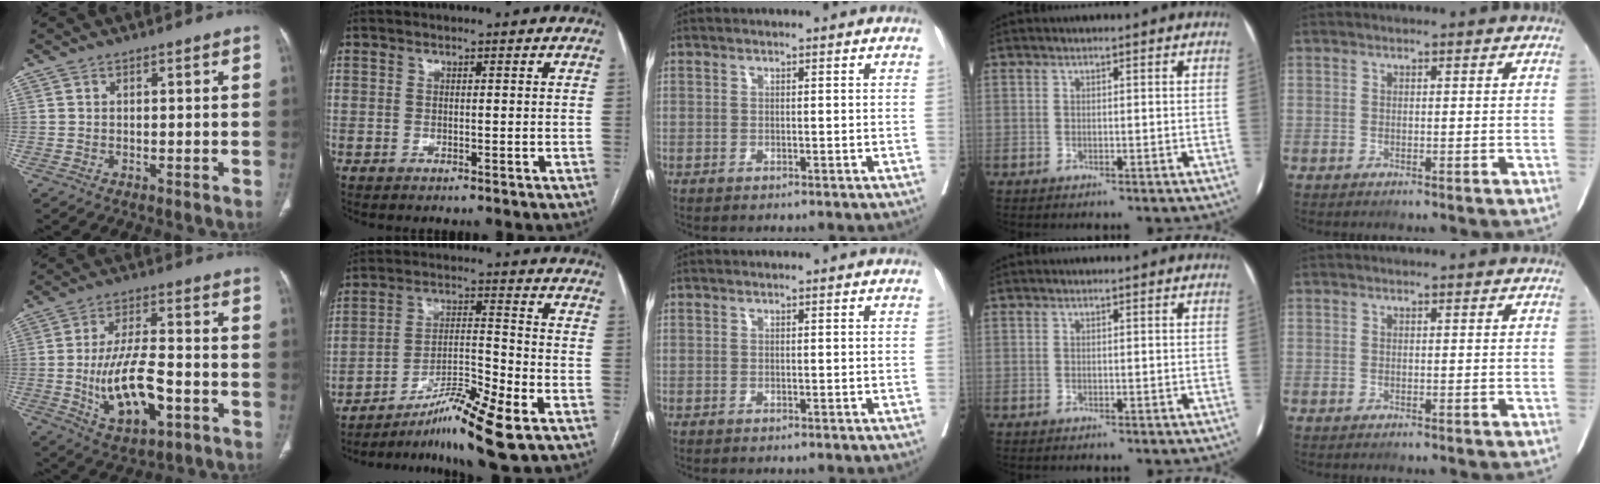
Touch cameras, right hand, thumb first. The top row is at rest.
{"thumb": {"total": 14.2, "force": [-3.8, 6.3, 12.2], "torque": [-0.213, 0.016, -0.059]}, "index": {"total": 12.2, "force": [-7.9, -0.1, 9.4], "torque": [-0.169, -0.014, -0.130]}}